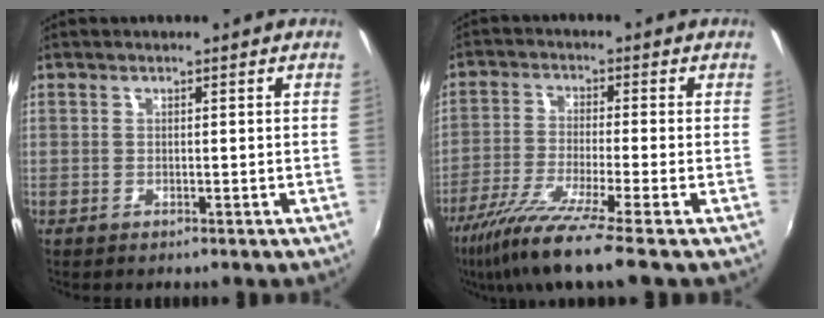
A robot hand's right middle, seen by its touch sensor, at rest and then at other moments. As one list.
[{"total": 11.5, "force": [-8.5, -0.9, 7.6], "torque": [-0.160, -0.041, -0.153]}]